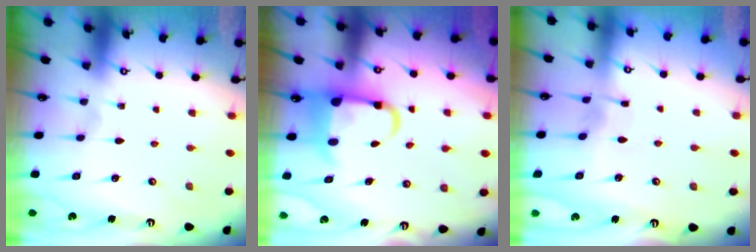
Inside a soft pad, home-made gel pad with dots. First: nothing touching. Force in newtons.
{"total": 8.3, "press": 7.7, "slide": 2.9}
{"total": 3.0, "press": 2.9, "slide": 0.3}